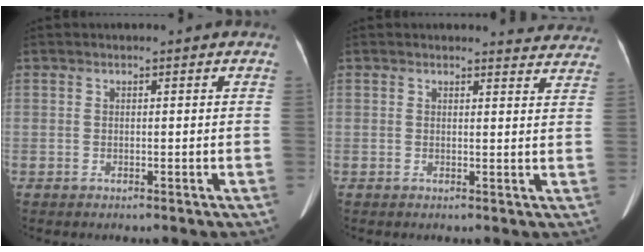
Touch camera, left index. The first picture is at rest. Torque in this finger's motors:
{"motor_torque": [0.76, -1.38, 0.00, 0.00]}